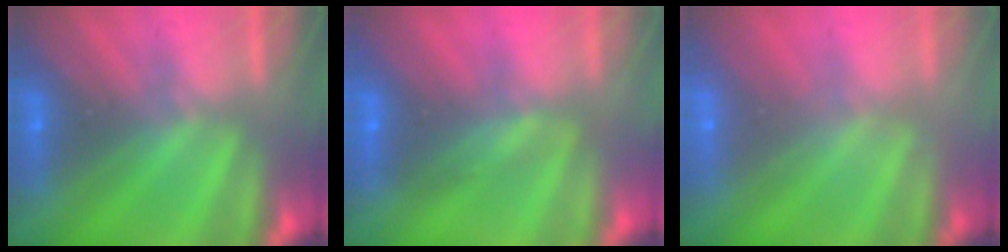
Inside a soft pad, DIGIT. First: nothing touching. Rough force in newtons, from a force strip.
{"total": 1.7}
{"total": 1.8}